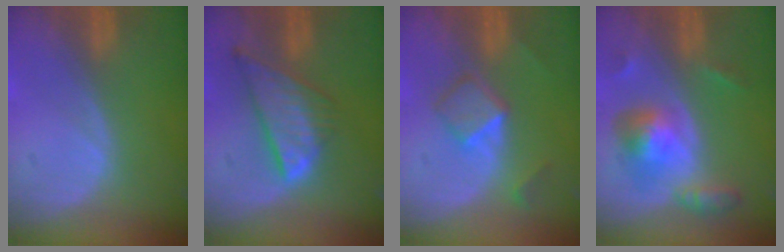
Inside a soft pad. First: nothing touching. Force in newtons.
{"total": 8.3, "press": 7.1, "slide": 4.2}
{"total": 5.3, "press": 4.5, "slide": 2.9}
{"total": 6.5, "press": 6.5, "slide": 0.4}